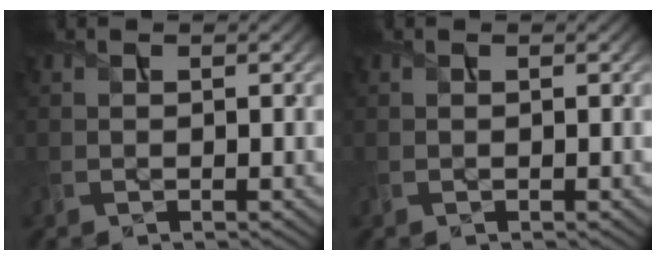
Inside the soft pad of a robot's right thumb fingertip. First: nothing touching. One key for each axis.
{"total": 0.0}